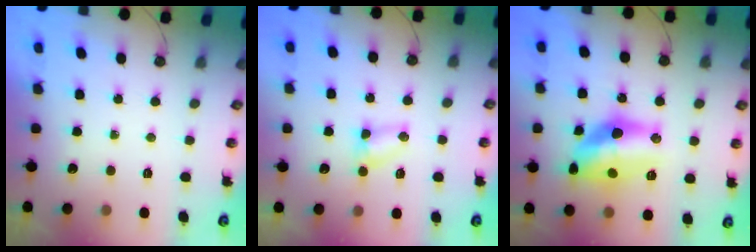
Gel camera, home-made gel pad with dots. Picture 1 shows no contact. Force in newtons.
{"total": 3.6, "press": 3.6, "slide": 0.4}
{"total": 15.5, "press": 15.2, "slide": 2.8}